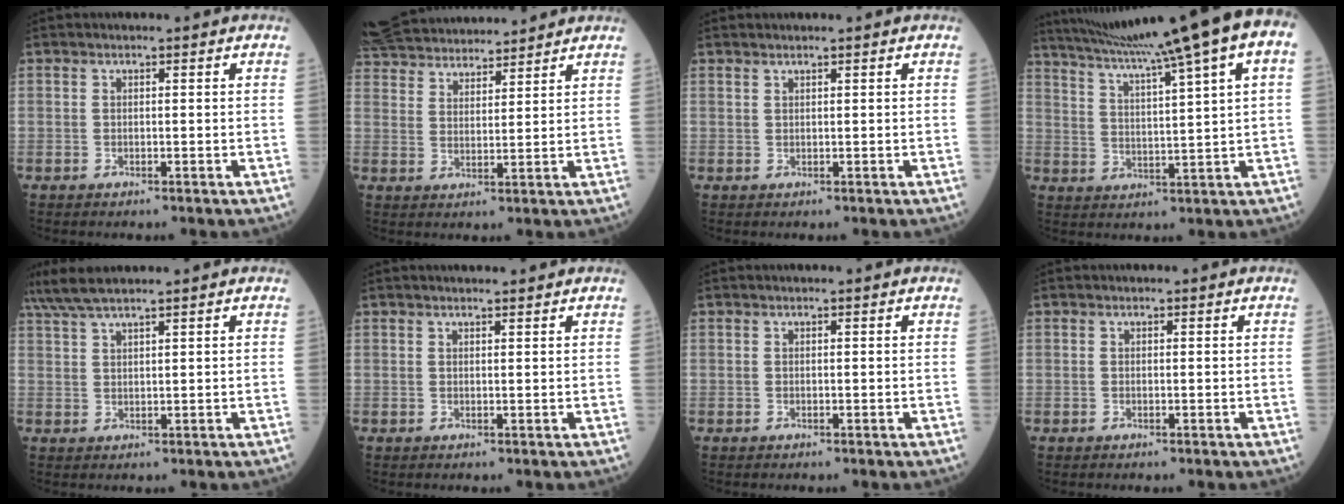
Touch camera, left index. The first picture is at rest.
{"total": 16.2, "force": [15.1, 3.6, 4.6], "torque": [-0.108, 0.045, 0.252]}
{"total": 0.6, "force": [0.5, -0.2, 0.2], "torque": [-0.006, 0.001, 0.015]}
{"total": 19.1, "force": [13.4, -1.1, 13.6], "torque": [-0.224, 0.011, 0.190]}
{"total": 6.7, "force": [5.6, -0.3, 3.7], "torque": [-0.075, 0.026, 0.106]}
{"total": 2.5, "force": [2.3, 0.1, 1.0], "torque": [-0.013, 0.009, 0.028]}
{"total": 0.0}
{"total": 0.0}